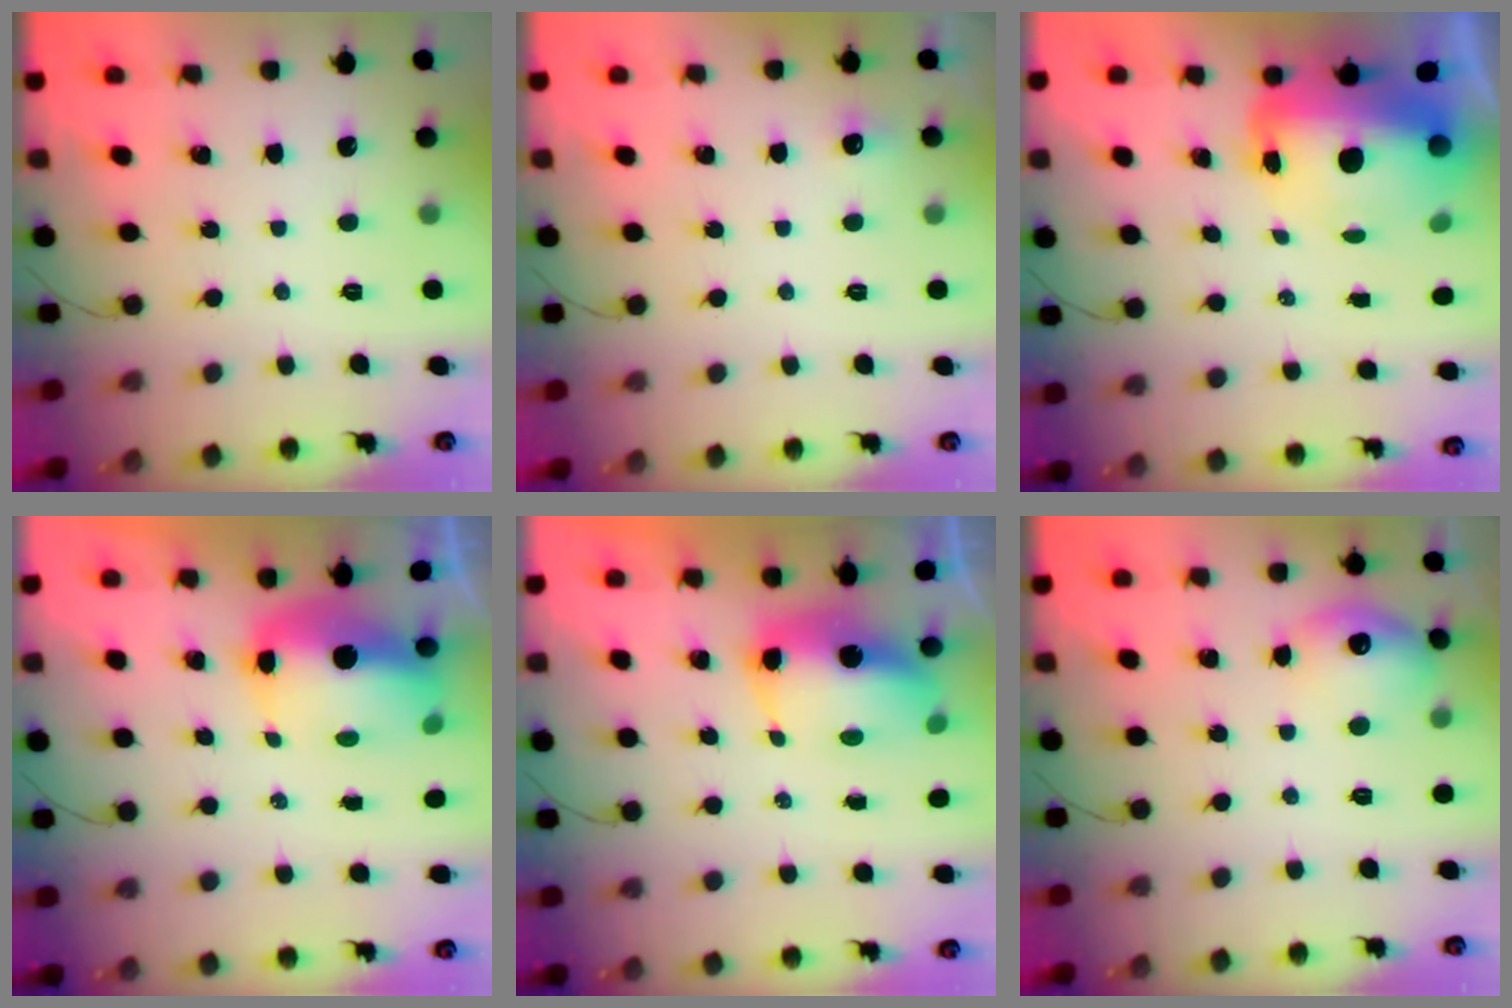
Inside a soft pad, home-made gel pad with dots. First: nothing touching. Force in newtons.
{"total": 4.1, "press": 3.9, "slide": 1.4}
{"total": 13.7, "press": 13.3, "slide": 3.4}
{"total": 10.6, "press": 10.4, "slide": 2.2}
{"total": 9.0, "press": 8.9, "slide": 1.6}
{"total": 11.8, "press": 11.8, "slide": 0.6}